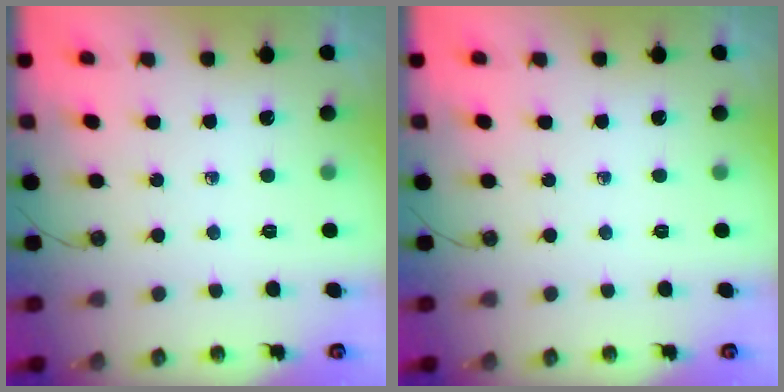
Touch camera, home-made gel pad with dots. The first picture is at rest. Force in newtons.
{"total": 0.0}